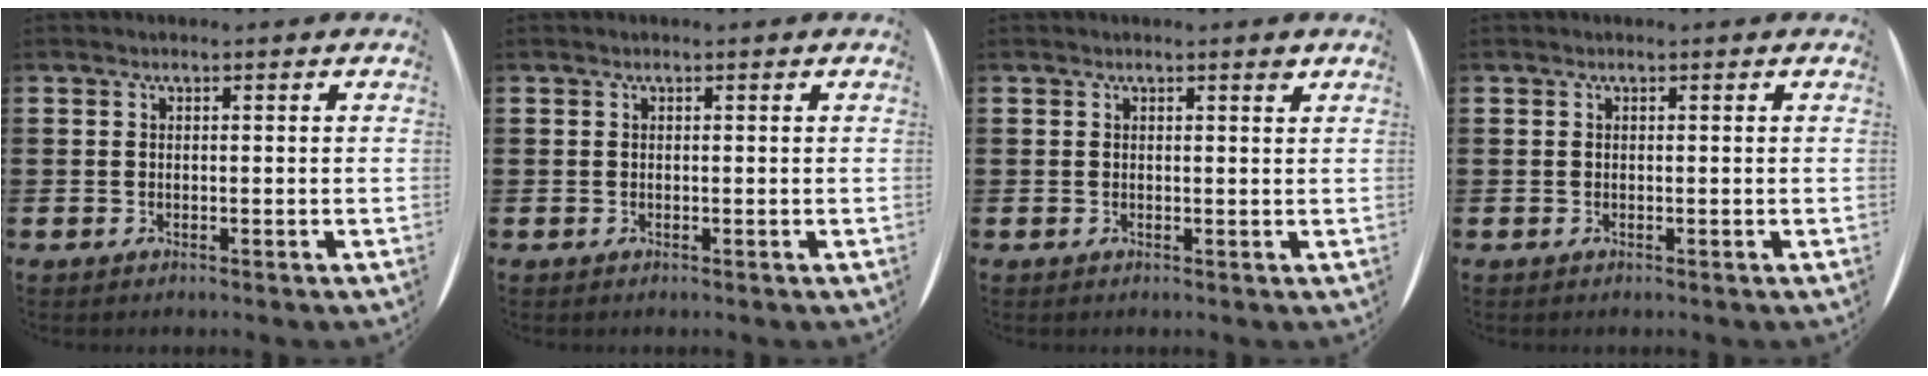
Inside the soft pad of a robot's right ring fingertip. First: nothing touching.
{"total": 0.0}
{"total": 0.9, "force": [0.6, -0.1, 0.7], "torque": [-0.011, -0.002, 0.011]}
{"total": 0.0}